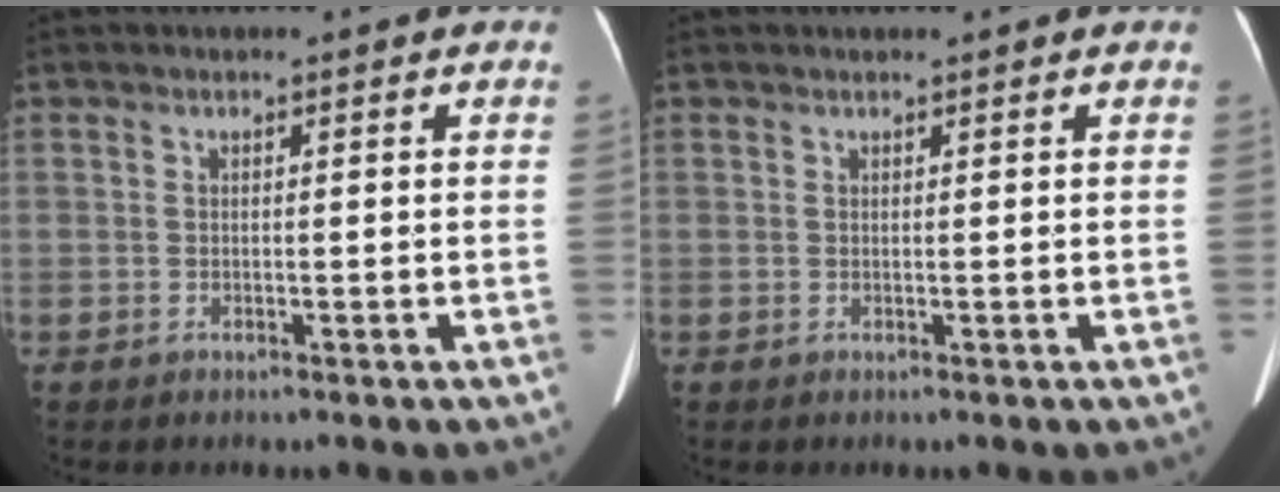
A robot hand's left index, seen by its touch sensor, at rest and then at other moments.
{"total": 0.6, "force": [0.6, 0.1, 0.2], "torque": [-0.006, 0.013, 0.010]}